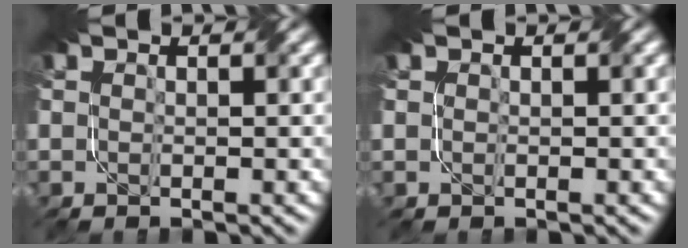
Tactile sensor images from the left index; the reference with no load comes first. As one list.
[{"total": 0.0}]